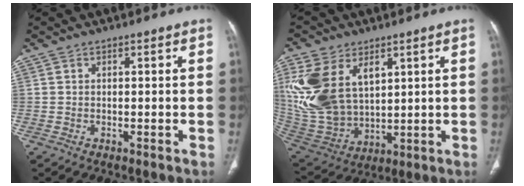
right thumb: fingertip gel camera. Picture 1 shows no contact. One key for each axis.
{"total": 19.4, "fx": 6.7, "fy": 12.4, "fz": 13.3, "tx": -0.277, "ty": -0.023, "tz": 0.151}